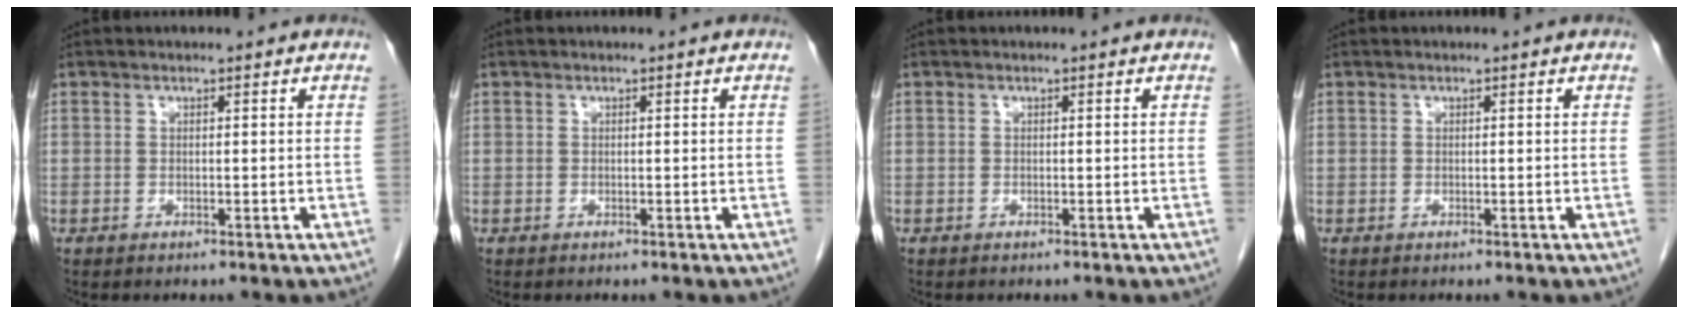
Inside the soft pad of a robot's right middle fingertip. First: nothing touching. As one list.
[{"total": 0.0}, {"total": 0.0}, {"total": 0.0}]